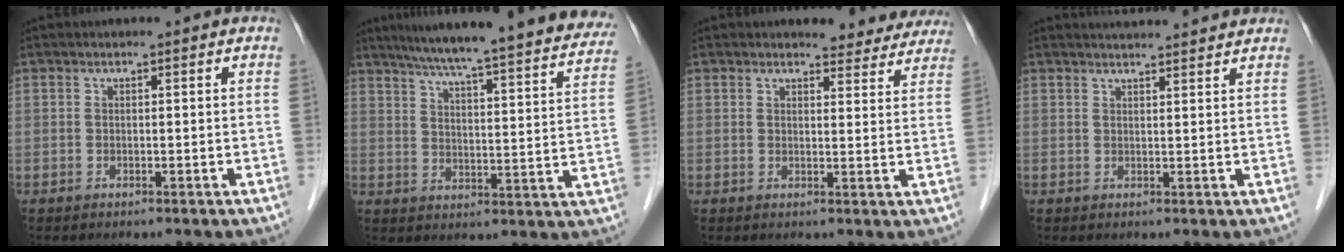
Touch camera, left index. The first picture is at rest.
{"total": 29.0, "force": [26.0, 2.3, 12.6], "torque": [-0.190, -0.049, 0.322]}
{"total": 8.2, "force": [7.8, 2.4, 1.1], "torque": [0.015, -0.016, 0.068]}
{"total": 6.9, "force": [6.7, 0.3, 1.8], "torque": [-0.027, 0.024, 0.078]}